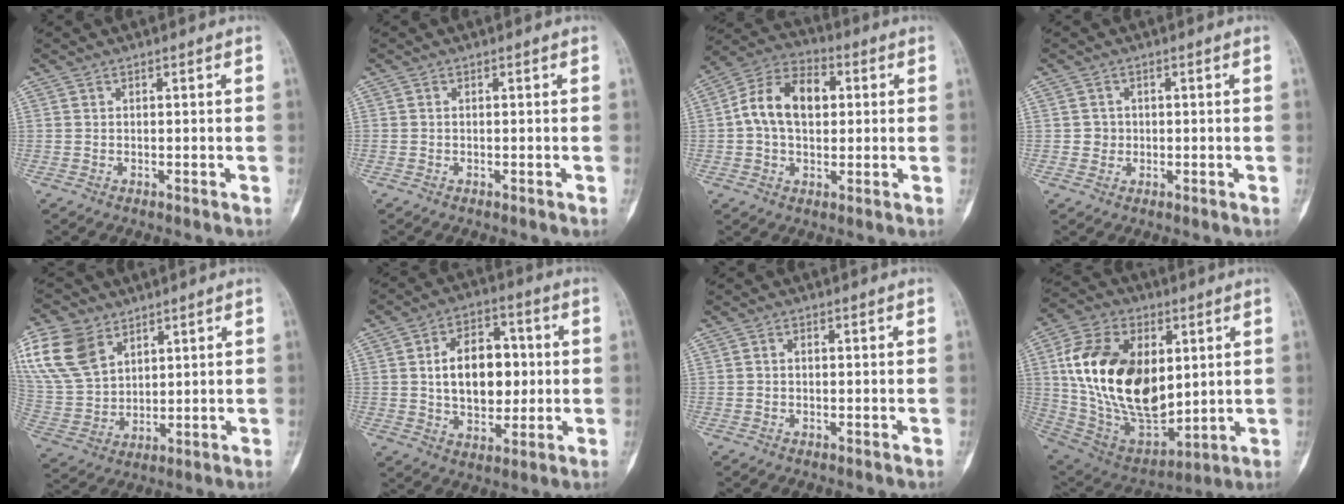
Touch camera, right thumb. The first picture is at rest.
{"total": 0.0}
{"total": 12.8, "force": [1.5, 8.4, 9.5], "torque": [-0.154, 0.026, 0.017]}
{"total": 1.9, "force": [-0.1, 1.9, 0.4], "torque": [0.005, 0.006, -0.003]}
{"total": 15.2, "force": [7.7, 10.3, 8.1], "torque": [-0.162, -0.014, 0.163]}
{"total": 14.3, "force": [1.2, 9.3, 10.7], "torque": [-0.131, 0.014, 0.024]}
{"total": 0.7, "force": [0.0, 0.5, 0.5], "torque": [-0.010, 0.002, -0.002]}
{"total": 26.6, "force": [4.2, 16.0, 20.8], "torque": [-0.364, -0.023, 0.088]}